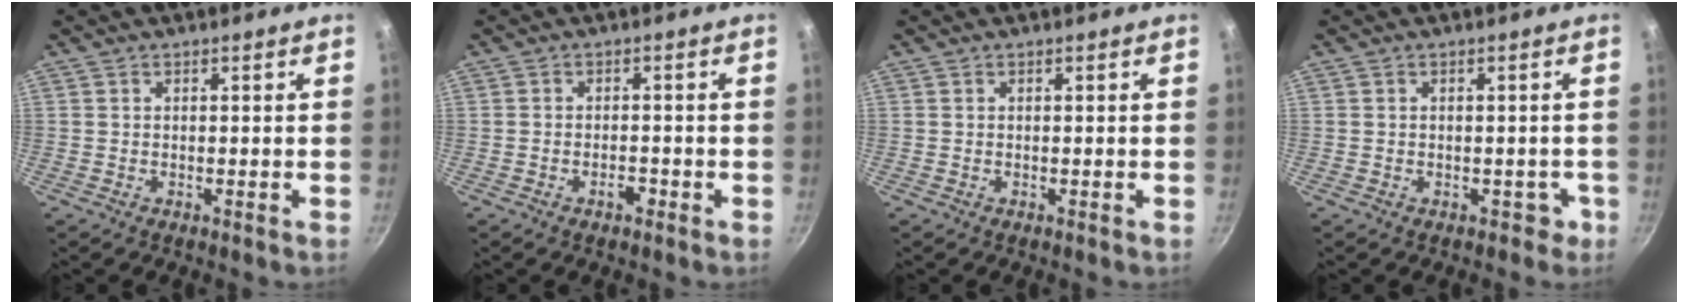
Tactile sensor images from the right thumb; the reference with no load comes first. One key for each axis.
{"total": 2.0, "fx": -1.2, "fy": 1.1, "fz": 1.3, "tx": -0.013, "ty": 0.014, "tz": -0.017}
{"total": 0.0}
{"total": 2.2, "fx": -0.8, "fy": 1.9, "fz": 0.9, "tx": 0.010, "ty": 0.022, "tz": 0.004}